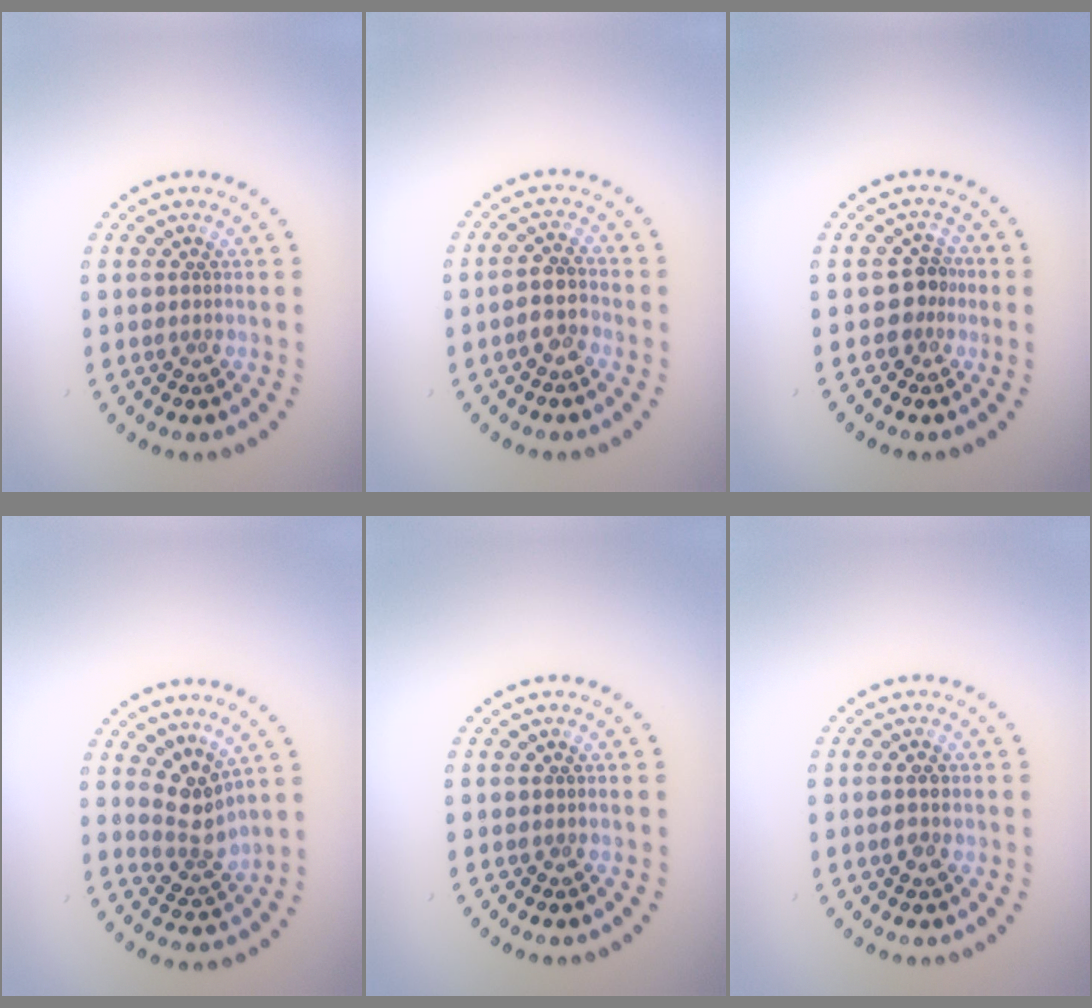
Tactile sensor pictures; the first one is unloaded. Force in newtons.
{"total": 2.6, "press": 2.3, "slide": 1.1}
{"total": 2.2, "press": 1.7, "slide": 1.4}
{"total": 2.8, "press": 2.2, "slide": 1.8}
{"total": 0.0}
{"total": 1.5, "press": 1.5, "slide": 0.2}